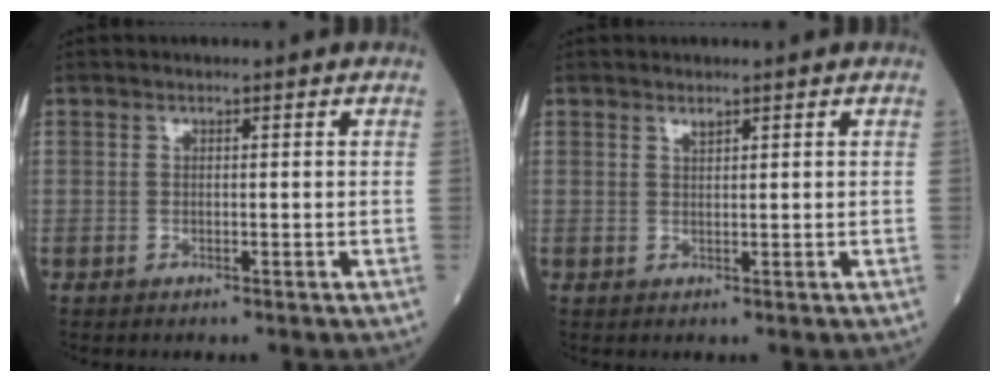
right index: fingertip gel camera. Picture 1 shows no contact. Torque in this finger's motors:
{"motor_torque": [-0.05, 0.02, -0.02, 0.01]}